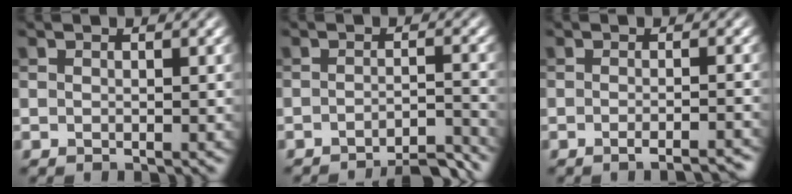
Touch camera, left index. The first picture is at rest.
{"total": 4.4, "force": [-3.9, 0.6, 2.1], "torque": [-0.015, 0.011, -0.059]}
{"total": 3.2, "force": [-2.1, 0.7, 2.3], "torque": [-0.020, 0.008, -0.031]}